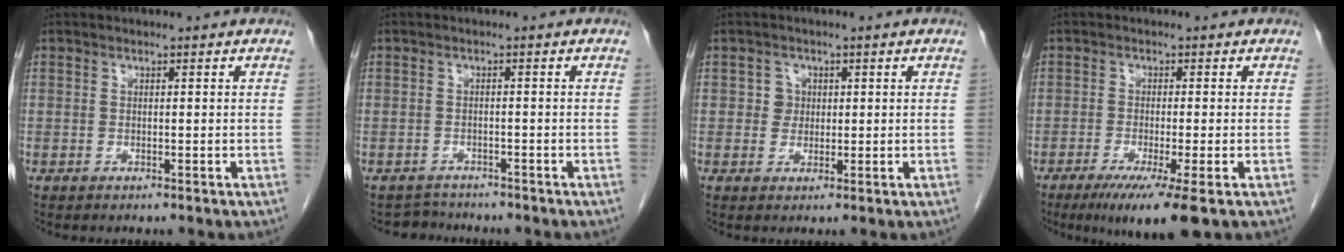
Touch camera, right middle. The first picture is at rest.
{"total": 2.5, "force": [-2.3, 0.7, -0.8], "torque": [0.012, -0.005, -0.038]}
{"total": 2.1, "force": [0.4, 2.0, 0.4], "torque": [-0.002, 0.003, 0.004]}
{"total": 7.8, "force": [-4.6, 0.0, 6.3], "torque": [-0.098, -0.022, -0.073]}